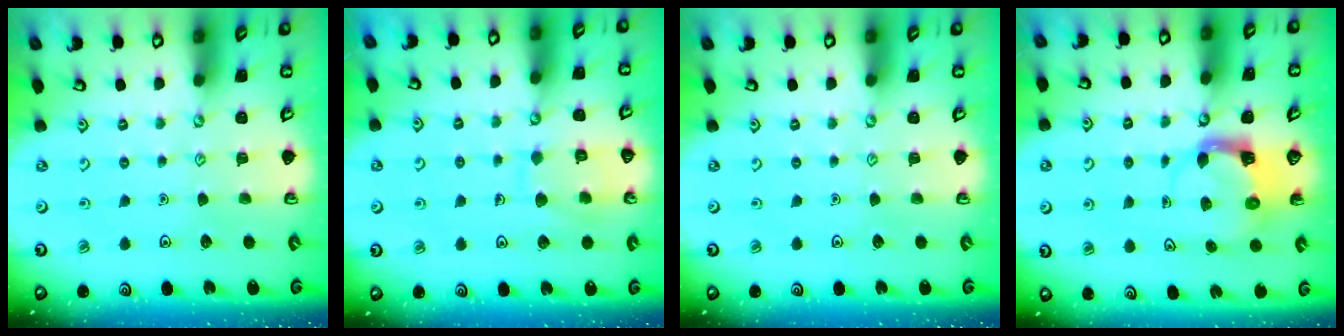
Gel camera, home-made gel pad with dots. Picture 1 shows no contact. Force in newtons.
{"total": 8.3, "press": 8.3, "slide": 0.4}
{"total": 0.0}
{"total": 3.9, "press": 3.8, "slide": 0.6}